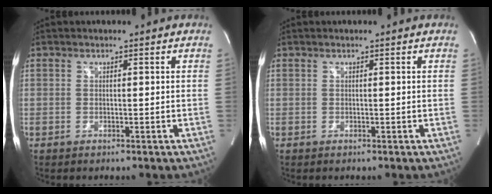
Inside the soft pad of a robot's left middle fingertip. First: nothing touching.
{"total": 0.0}